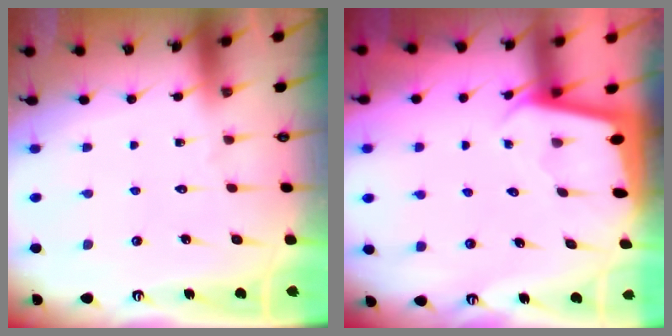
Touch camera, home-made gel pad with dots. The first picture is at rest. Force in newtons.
{"total": 1.9, "press": 1.9, "slide": 0.1}